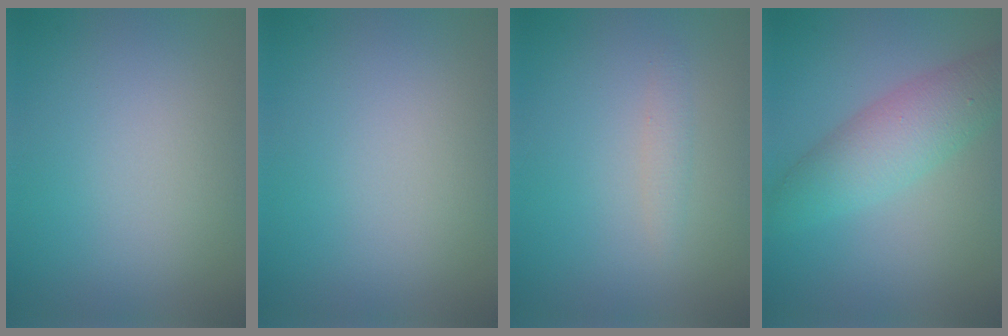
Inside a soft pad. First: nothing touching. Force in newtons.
{"total": 0.0}
{"total": 1.0, "press": 1.0, "slide": 0.0}
{"total": 4.9, "press": 4.9, "slide": 0.2}